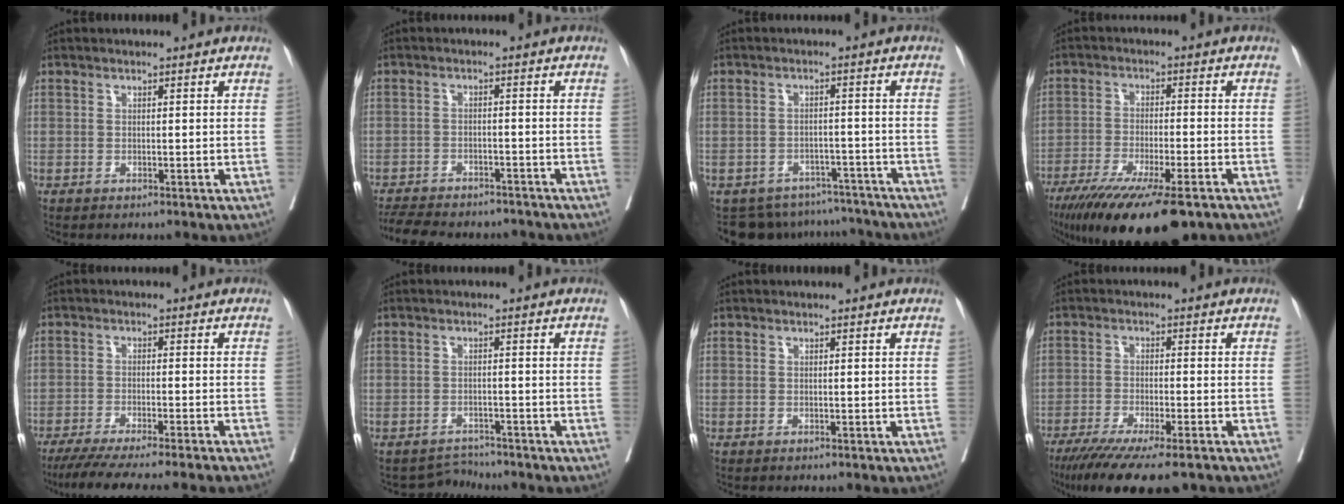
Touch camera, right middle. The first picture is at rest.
{"total": 13.0, "force": [-11.7, 3.4, 4.7], "torque": [-0.098, -0.003, -0.160]}
{"total": 11.2, "force": [-10.1, 4.7, 0.9], "torque": [-0.009, 0.019, -0.122]}
{"total": 17.5, "force": [-12.7, 2.4, 11.7], "torque": [-0.175, -0.044, -0.203]}
{"total": 14.0, "force": [-12.0, -1.2, 7.0], "torque": [-0.083, -0.042, -0.180]}
{"total": 2.5, "force": [-2.2, -0.1, -1.3], "torque": [0.024, -0.002, -0.034]}
{"total": 0.0}
{"total": 13.6, "force": [-10.4, 1.6, 8.6], "torque": [-0.128, -0.032, -0.164]}